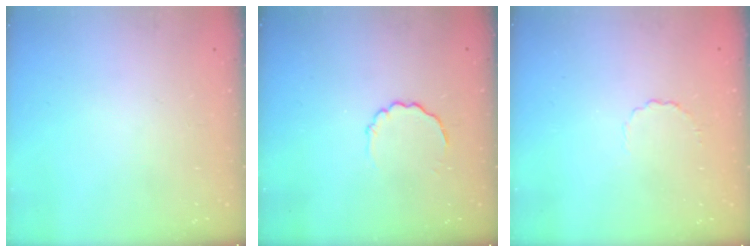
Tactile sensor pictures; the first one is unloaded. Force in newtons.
{"total": 3.3, "press": 3.1, "slide": 1.0}
{"total": 2.6, "press": 2.4, "slide": 1.0}